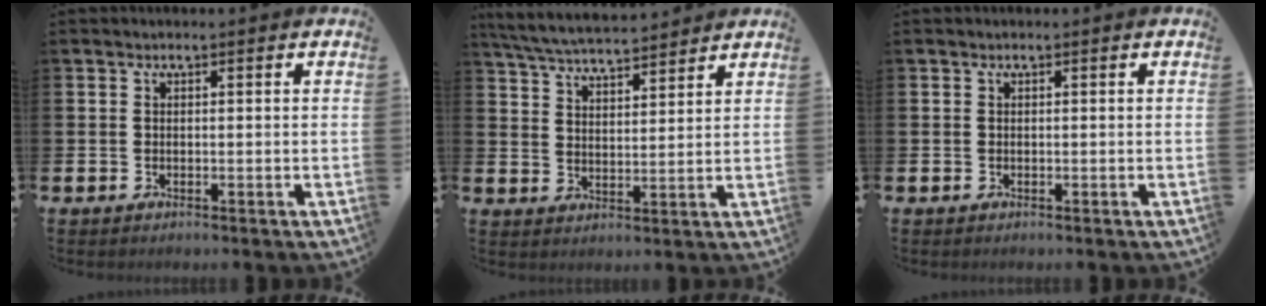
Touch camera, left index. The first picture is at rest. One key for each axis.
{"total": 5.9, "fx": 5.8, "fy": 0.5, "fz": 1.1, "tx": -0.044, "ty": -0.030, "tz": 0.104}
{"total": 0.0}